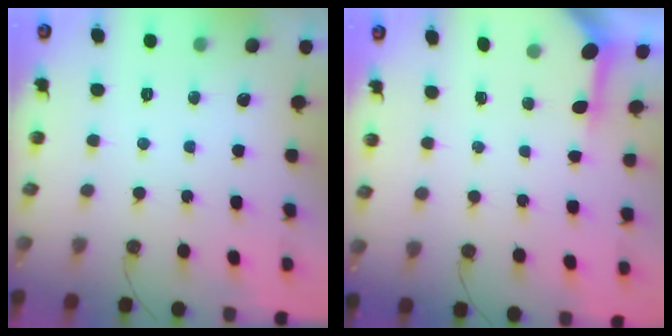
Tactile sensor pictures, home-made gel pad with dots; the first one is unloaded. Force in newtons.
{"total": 3.4, "press": 3.4, "slide": 0.4}